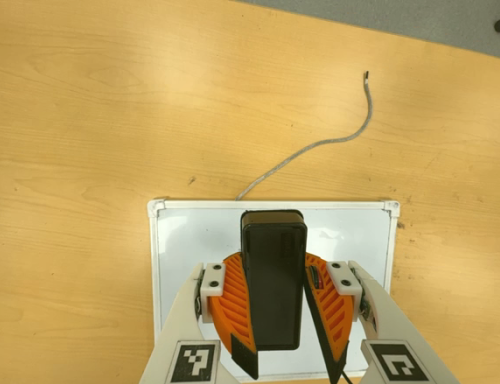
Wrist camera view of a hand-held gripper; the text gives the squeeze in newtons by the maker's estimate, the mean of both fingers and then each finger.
{"total": 11.4, "left": 10.4, "right": 12.4}